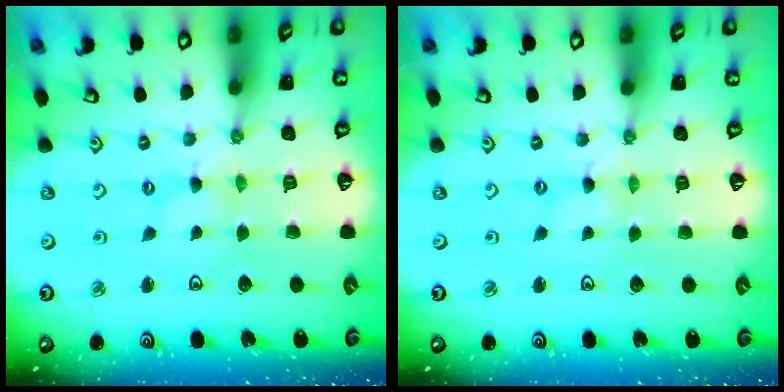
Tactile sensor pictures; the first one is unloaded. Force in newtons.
{"total": 0.8, "press": 0.8, "slide": 0.1}